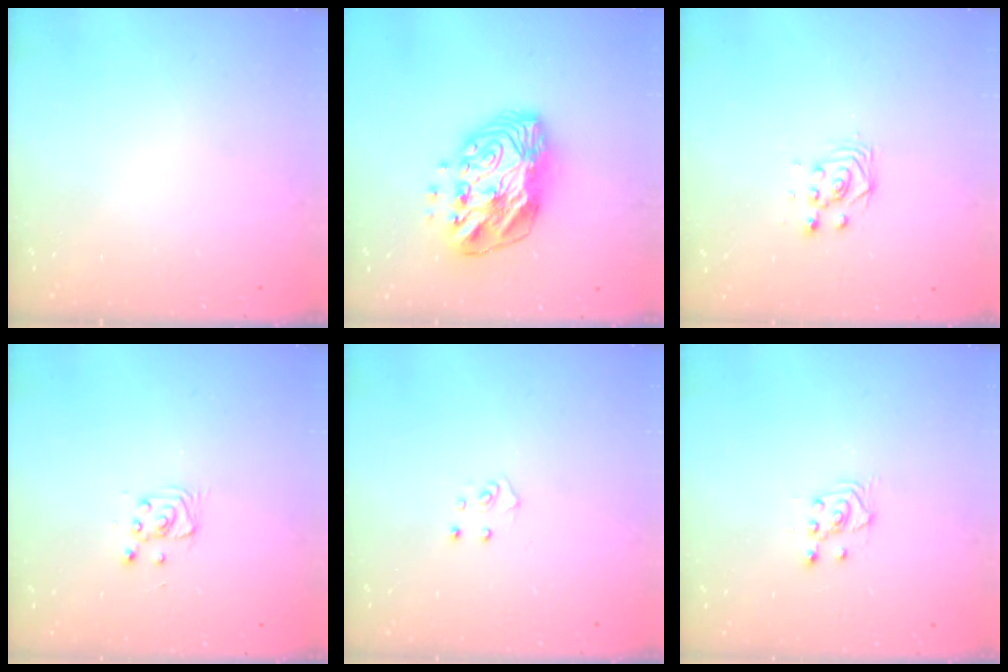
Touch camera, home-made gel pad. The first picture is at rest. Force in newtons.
{"total": 14.1, "press": 14.0, "slide": 1.1}
{"total": 2.8, "press": 2.5, "slide": 1.3}
{"total": 2.9, "press": 2.9, "slide": 0.4}
{"total": 4.6, "press": 4.6, "slide": 0.4}
{"total": 2.5, "press": 2.4, "slide": 0.7}